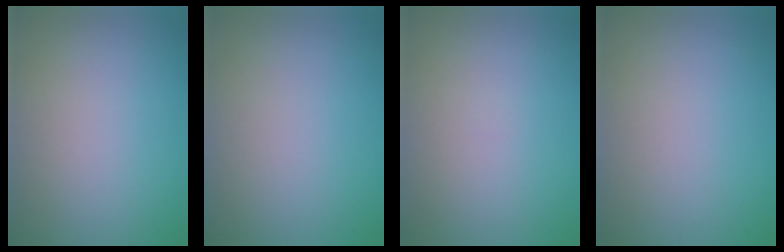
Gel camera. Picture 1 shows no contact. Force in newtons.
{"total": 0.0}
{"total": 0.0}
{"total": 0.0}